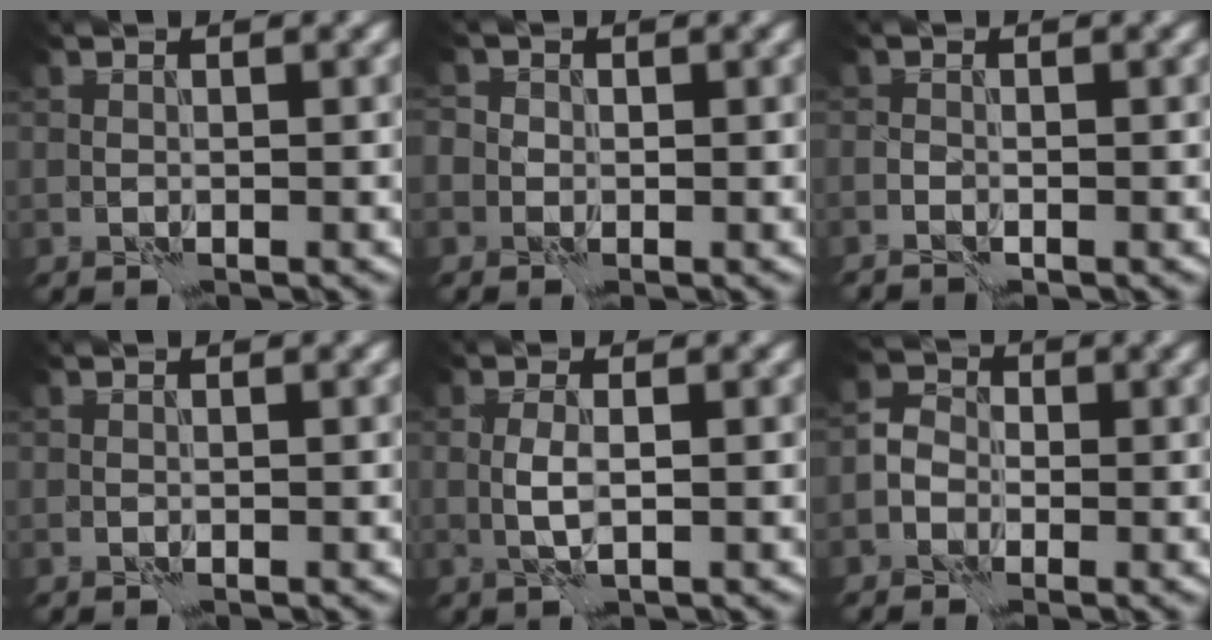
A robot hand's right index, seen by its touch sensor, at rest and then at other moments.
{"total": 1.6, "force": [0.2, 1.6, 0.3], "torque": [0.011, 0.011, -0.016]}
{"total": 0.6, "force": [-0.5, 0.2, 0.4], "torque": [-0.012, -0.002, -0.012]}
{"total": 0.0}
{"total": 1.8, "force": [0.1, 0.5, 1.7], "torque": [-0.040, 0.000, 0.002]}
{"total": 1.9, "force": [-0.9, 1.6, 0.6], "torque": [0.000, 0.010, -0.026]}